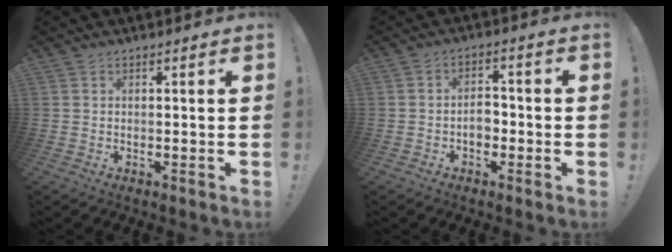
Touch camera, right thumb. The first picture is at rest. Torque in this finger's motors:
{"motor_torque": [0.62, 0.61, 0.26, -0.33, 0.17]}